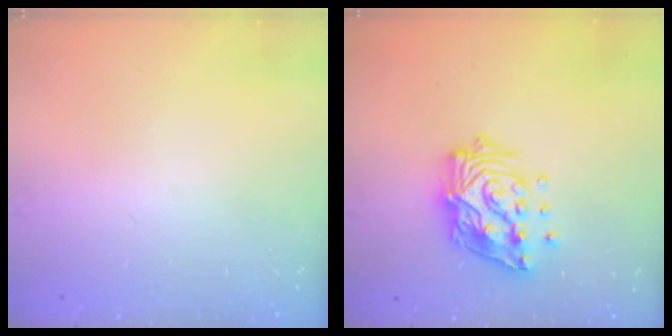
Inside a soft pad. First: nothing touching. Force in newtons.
{"total": 17.9, "press": 17.8, "slide": 2.1}